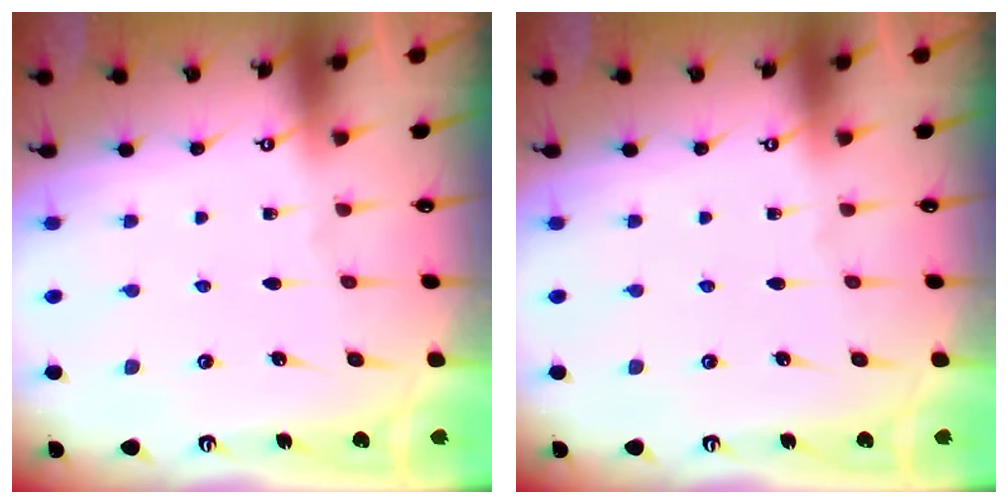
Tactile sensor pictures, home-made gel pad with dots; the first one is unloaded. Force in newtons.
{"total": 0.0}